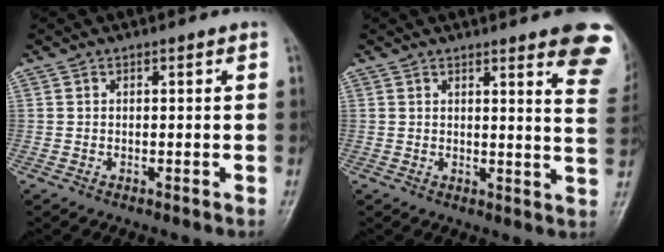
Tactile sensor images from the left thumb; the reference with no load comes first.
{"total": 11.5, "force": [7.5, 1.9, 8.5], "torque": [-0.074, -0.035, 0.068]}